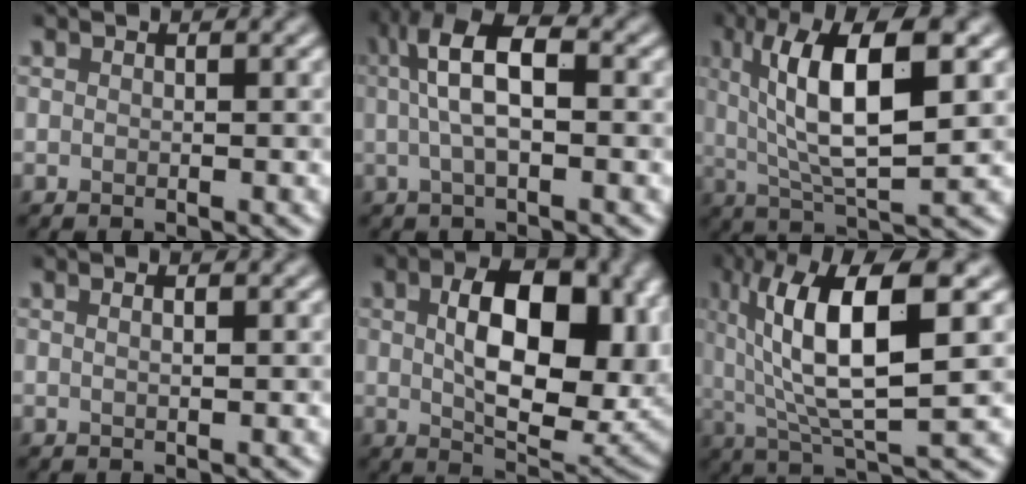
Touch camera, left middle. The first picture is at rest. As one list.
[{"total": 6.5, "force": [1.1, 2.4, 5.9], "torque": [-0.099, 0.022, 0.007]}, {"total": 9.6, "force": [2.5, 2.7, 8.8], "torque": [-0.144, 0.003, 0.043]}, {"total": 1.6, "force": [0.7, 0.7, 1.3], "torque": [-0.003, -0.005, -0.002]}, {"total": 11.9, "force": [1.6, 6.6, 9.8], "torque": [-0.149, -0.008, 0.038]}, {"total": 10.6, "force": [2.5, 2.6, 9.9], "torque": [-0.164, 0.006, 0.048]}]